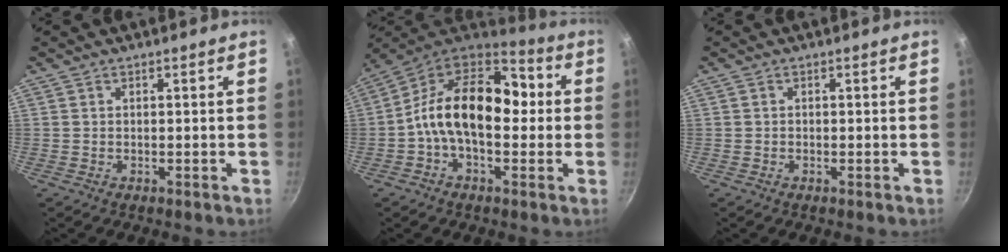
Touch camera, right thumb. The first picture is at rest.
{"total": 18.3, "force": [0.1, 11.5, 14.3], "torque": [-0.200, 0.041, -0.027]}
{"total": 0.0}